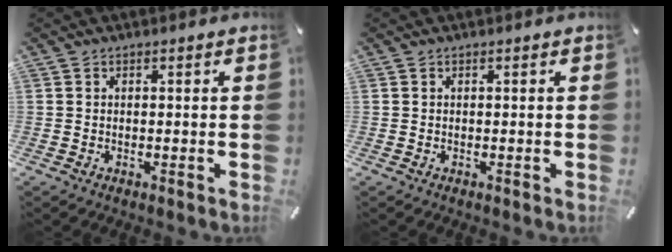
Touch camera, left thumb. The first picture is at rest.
{"total": 0.0}